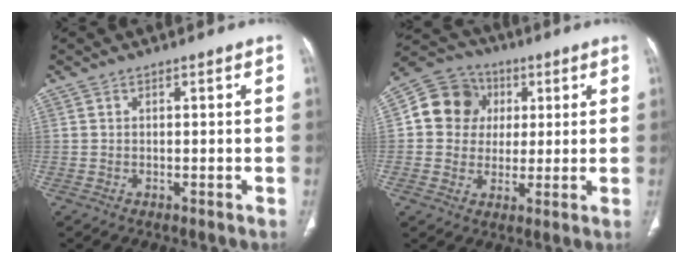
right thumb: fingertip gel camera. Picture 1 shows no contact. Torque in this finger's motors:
{"motor_torque": [-0.03, 0.05, 0.00, 0.01, 0.03]}